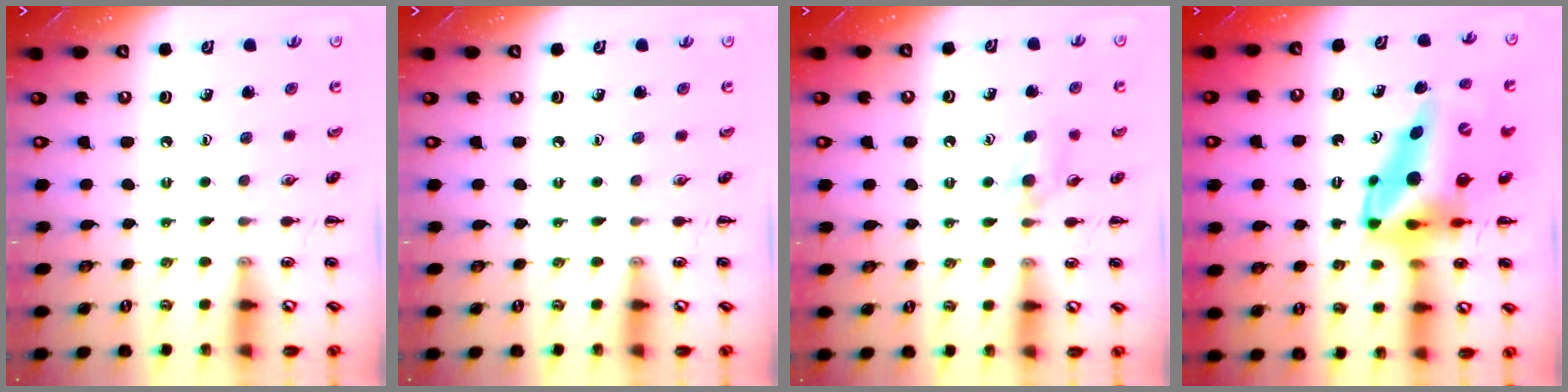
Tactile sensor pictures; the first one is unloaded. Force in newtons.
{"total": 0.0}
{"total": 4.6, "press": 4.3, "slide": 1.6}
{"total": 13.2, "press": 12.5, "slide": 4.1}